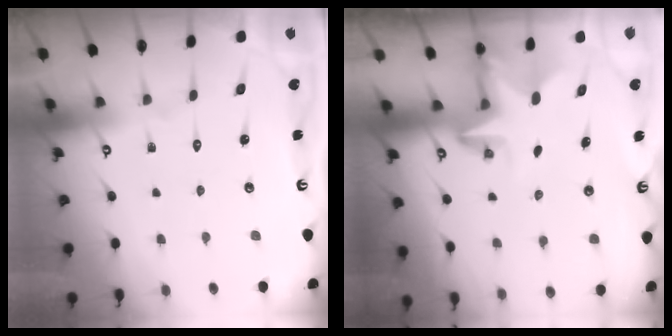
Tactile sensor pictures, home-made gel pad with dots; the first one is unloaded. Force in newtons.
{"total": 2.8, "press": 2.8, "slide": 0.2}